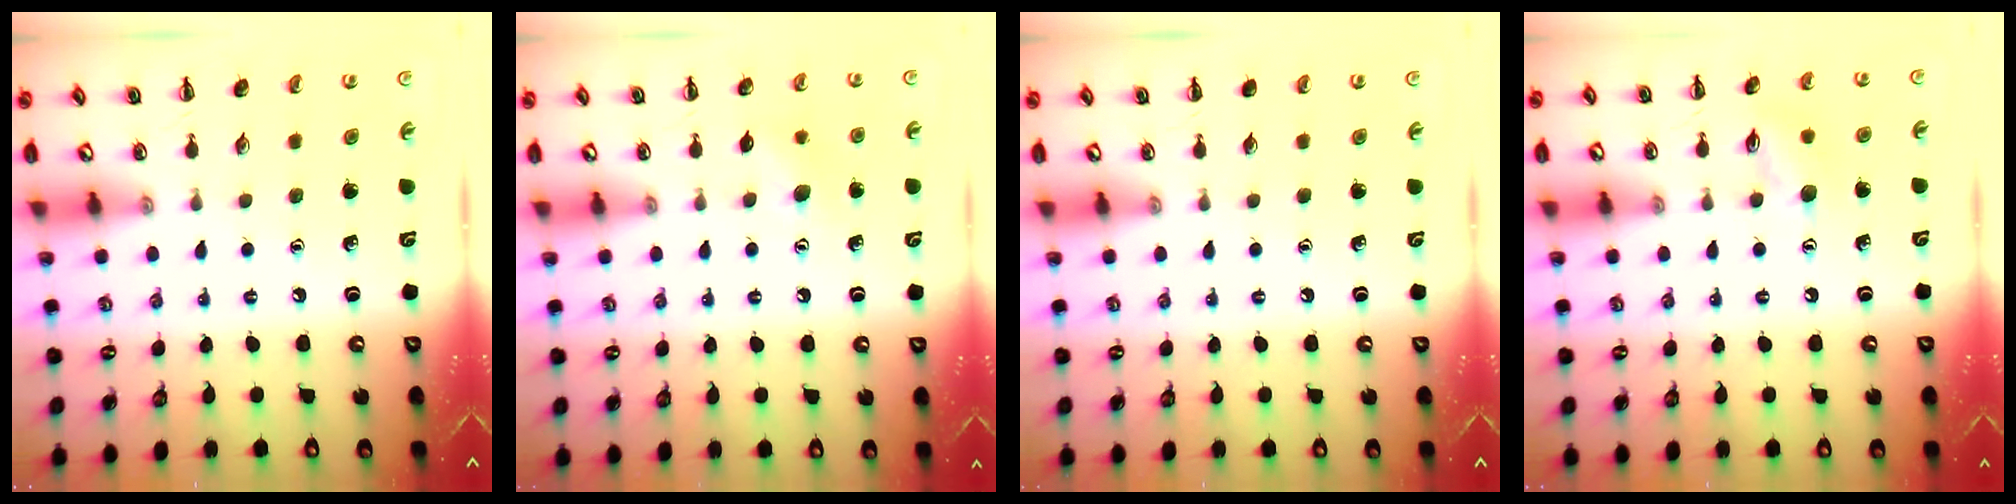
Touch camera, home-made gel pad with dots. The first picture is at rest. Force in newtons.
{"total": 7.5, "press": 7.3, "slide": 1.6}
{"total": 0.0}
{"total": 8.2, "press": 8.2, "slide": 0.8}